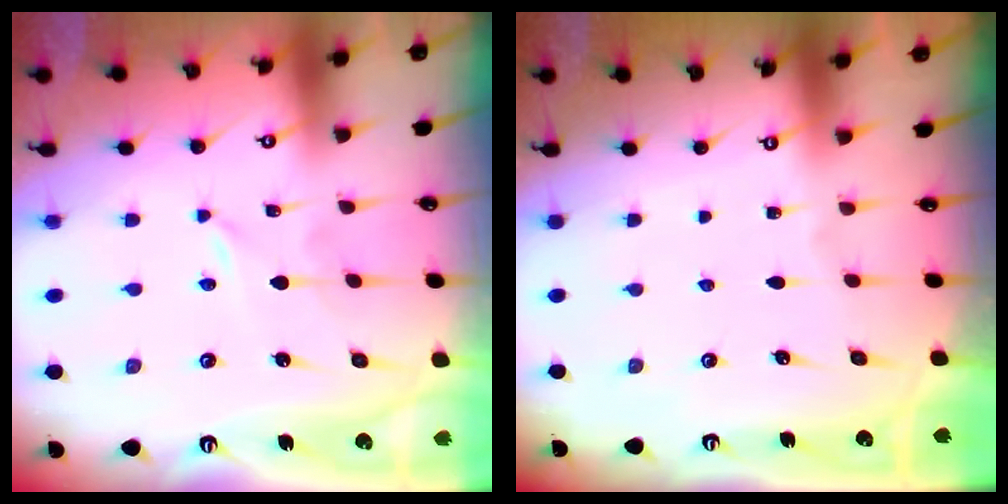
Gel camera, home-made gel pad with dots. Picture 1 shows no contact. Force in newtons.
{"total": 0.0}